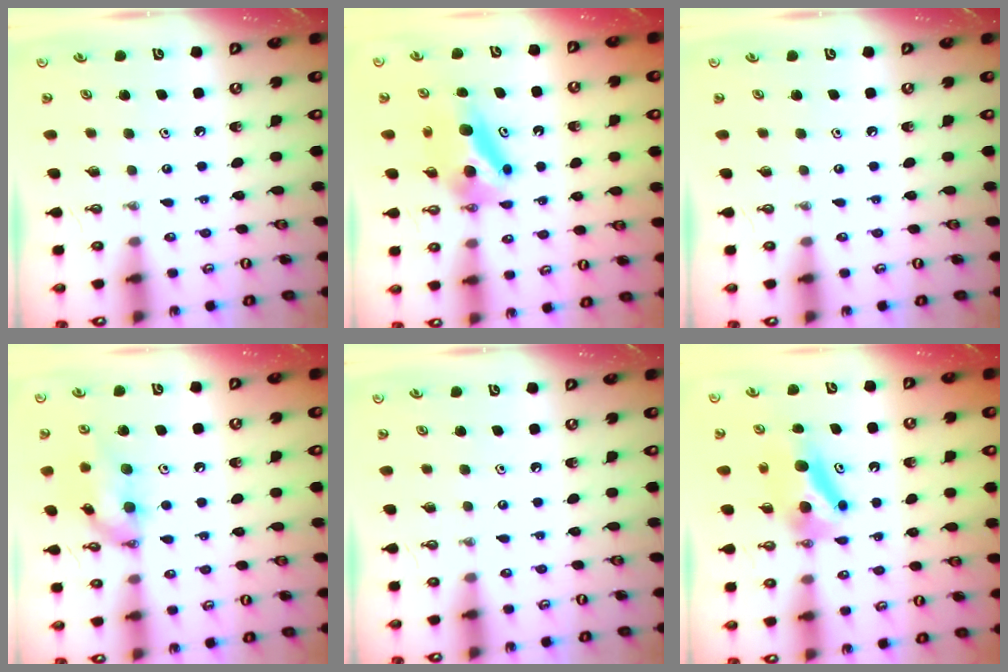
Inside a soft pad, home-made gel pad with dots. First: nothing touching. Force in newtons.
{"total": 6.5, "press": 6.4, "slide": 0.8}
{"total": 0.0}
{"total": 12.9, "press": 12.8, "slide": 1.5}
{"total": 0.0}
{"total": 7.2, "press": 6.8, "slide": 2.3}